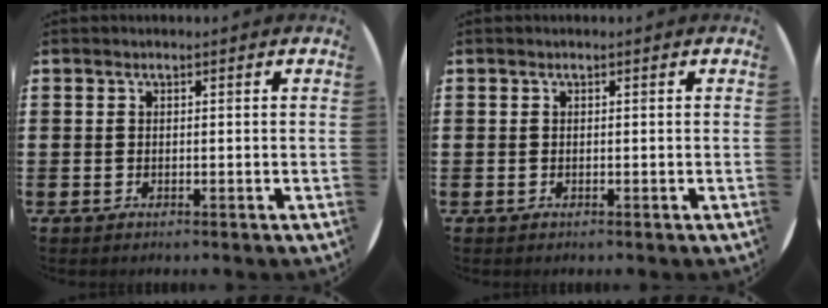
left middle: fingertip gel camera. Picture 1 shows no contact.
{"total": 0.0}